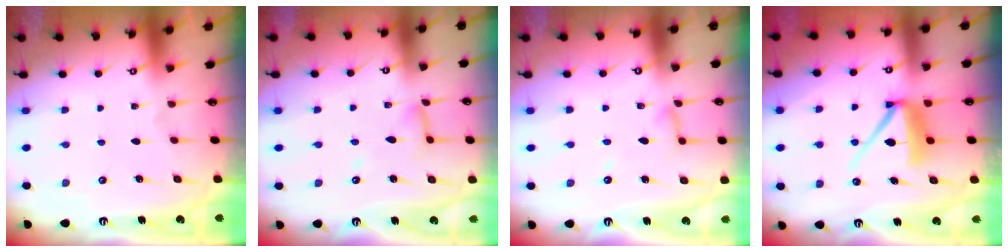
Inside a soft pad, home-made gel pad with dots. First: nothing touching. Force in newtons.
{"total": 7.6, "press": 7.5, "slide": 0.6}
{"total": 5.3, "press": 5.2, "slide": 0.4}
{"total": 9.9, "press": 9.8, "slide": 1.0}